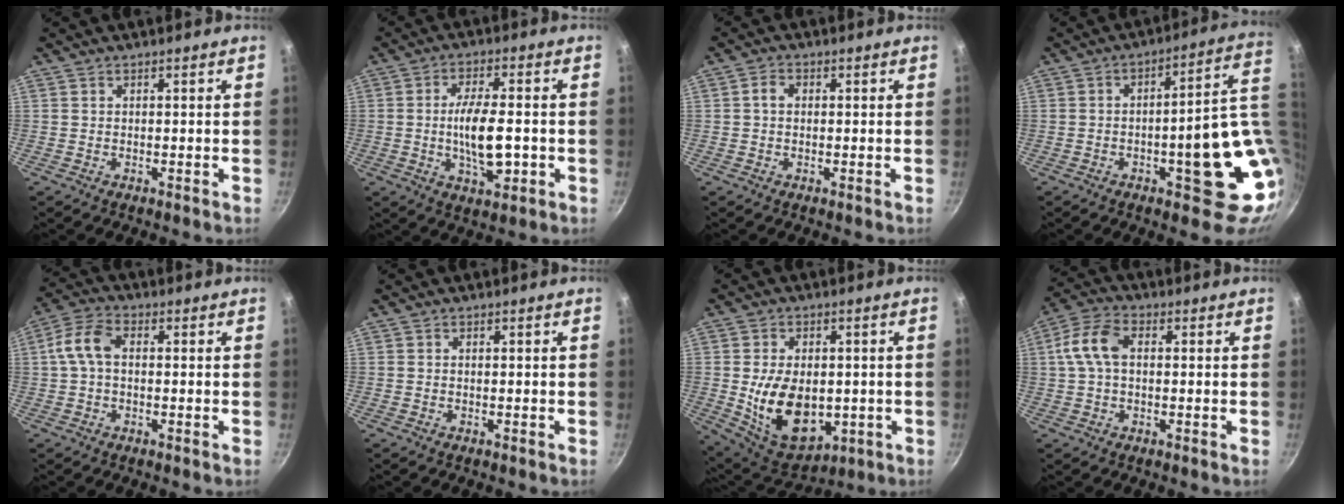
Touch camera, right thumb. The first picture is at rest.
{"total": 10.4, "force": [-1.4, 4.2, 9.4], "torque": [-0.156, 0.009, -0.024]}
{"total": 2.3, "force": [0.2, 1.7, 1.5], "torque": [-0.023, 0.007, 0.000]}
{"total": 20.2, "force": [-1.3, 7.4, 18.8], "torque": [-0.197, 0.002, -0.007]}
{"total": 7.0, "force": [0.5, 4.2, 5.6], "torque": [-0.119, 0.025, 0.000]}
{"total": 0.0}
{"total": 15.3, "force": [-1.2, 10.1, 11.4], "torque": [-0.164, -0.014, 0.001]}
{"total": 8.4, "force": [1.0, 5.1, 6.6], "torque": [-0.137, 0.024, 0.010]}